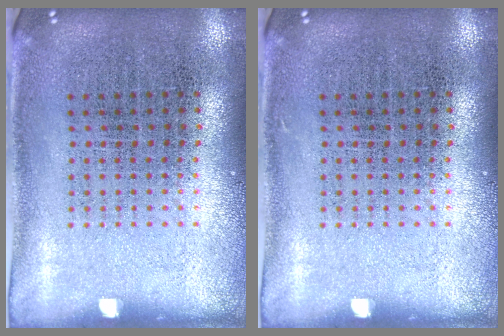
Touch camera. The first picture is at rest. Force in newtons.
{"total": 0.0}